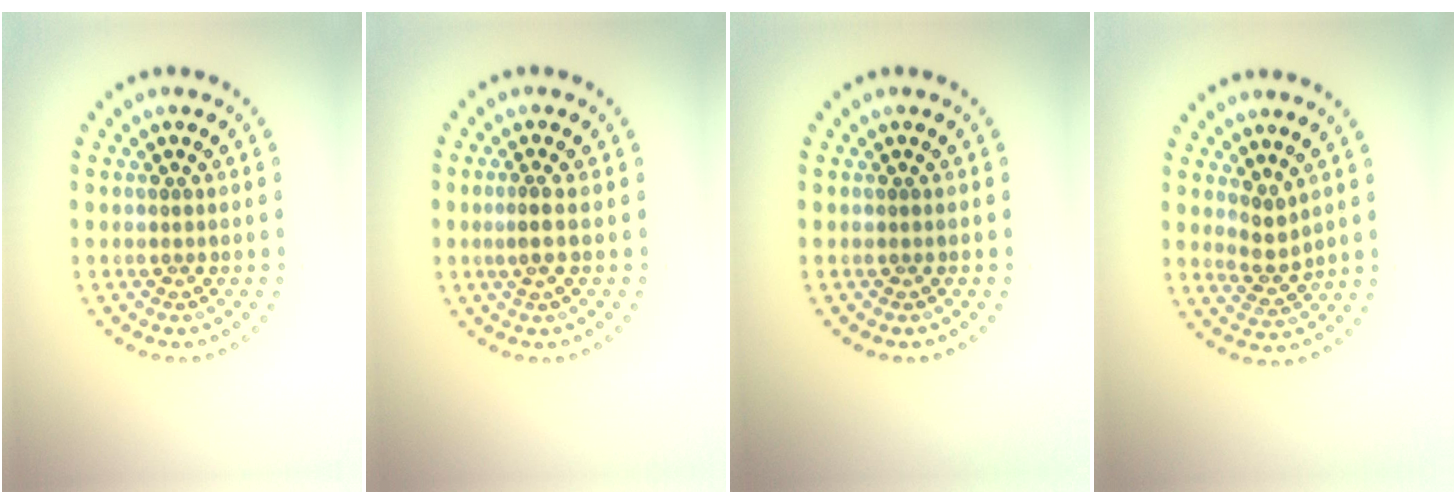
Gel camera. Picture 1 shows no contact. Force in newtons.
{"total": 1.2, "press": 1.0, "slide": 0.6}
{"total": 0.0}
{"total": 2.1, "press": 1.6, "slide": 1.3}